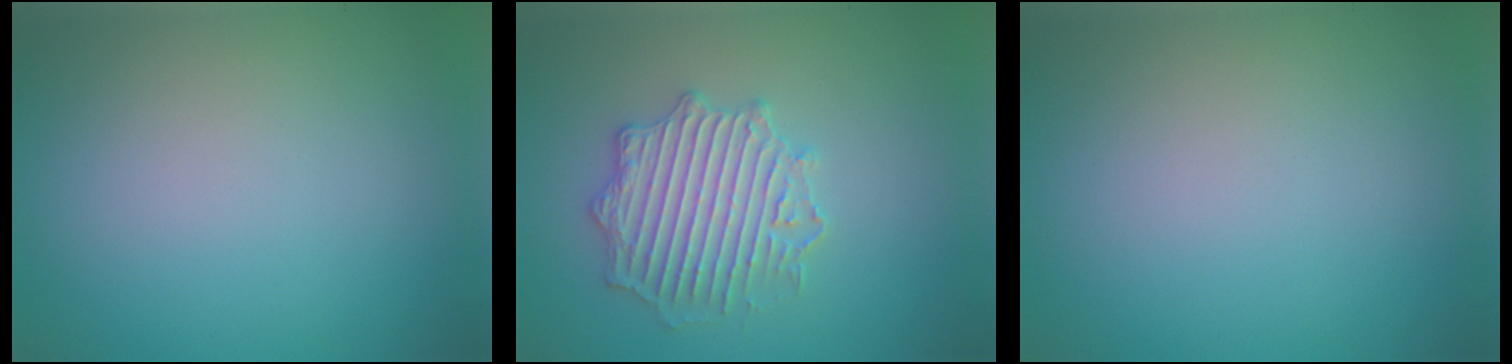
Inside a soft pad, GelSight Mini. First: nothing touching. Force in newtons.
{"total": 4.1, "press": 4.1, "slide": 0.3}
{"total": 0.0}